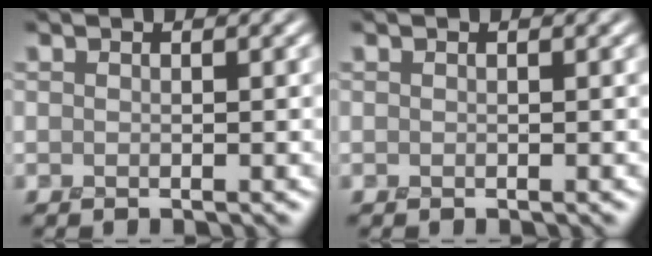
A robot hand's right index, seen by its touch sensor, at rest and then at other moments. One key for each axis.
{"total": 0.0}